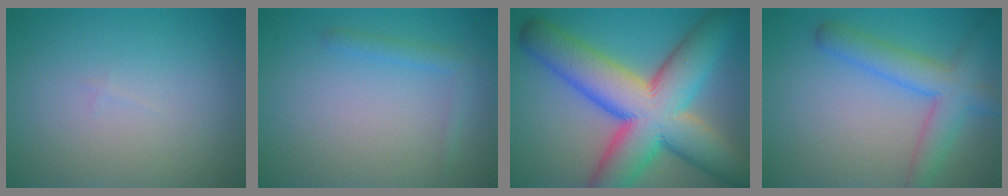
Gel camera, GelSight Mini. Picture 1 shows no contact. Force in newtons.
{"total": 1.5, "press": 1.5, "slide": 0.1}
{"total": 14.8, "press": 14.8, "slide": 0.5}
{"total": 5.0, "press": 5.0, "slide": 0.3}